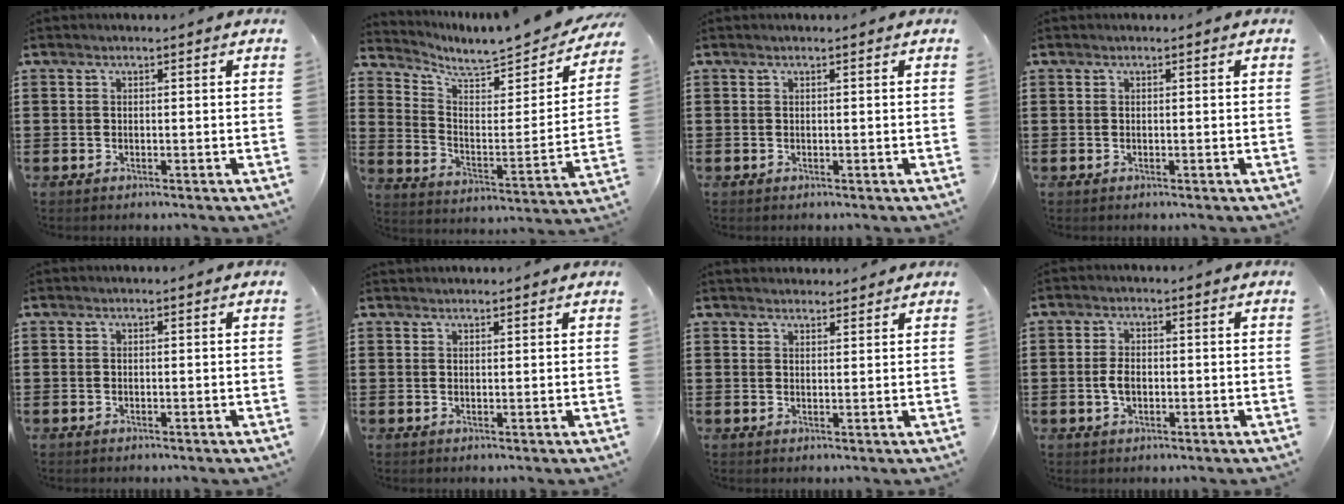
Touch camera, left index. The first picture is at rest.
{"total": 6.0, "force": [5.6, 1.0, 2.1], "torque": [-0.065, -0.045, 0.090]}
{"total": 0.0}
{"total": 0.0}
{"total": 0.0}
{"total": 1.1, "force": [1.1, 0.2, -0.1], "torque": [-0.001, 0.001, 0.021]}
{"total": 2.0, "force": [1.9, 0.4, -0.2], "torque": [-0.002, 0.001, 0.038]}
{"total": 2.9, "force": [-0.3, 1.7, 2.3], "torque": [-0.062, -0.002, -0.010]}